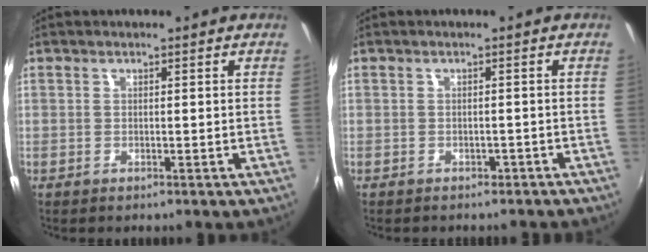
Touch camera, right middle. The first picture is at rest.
{"total": 2.8, "force": [-2.2, 1.5, 0.7], "torque": [-0.011, -0.003, -0.025]}